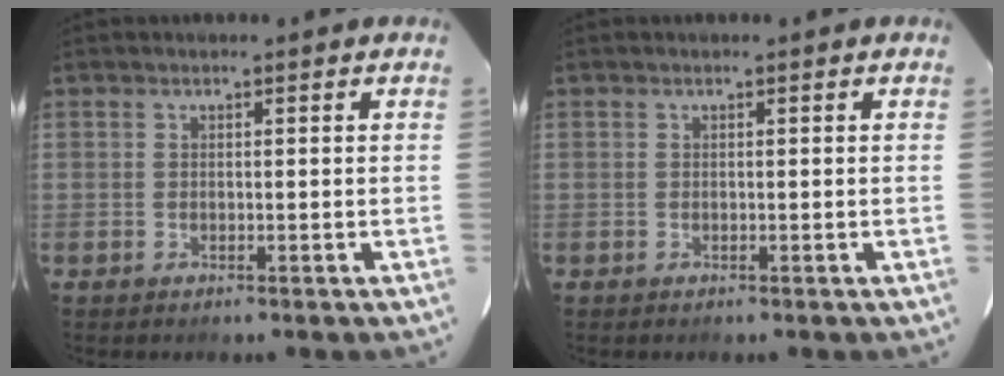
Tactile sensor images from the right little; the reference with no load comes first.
{"total": 0.0}